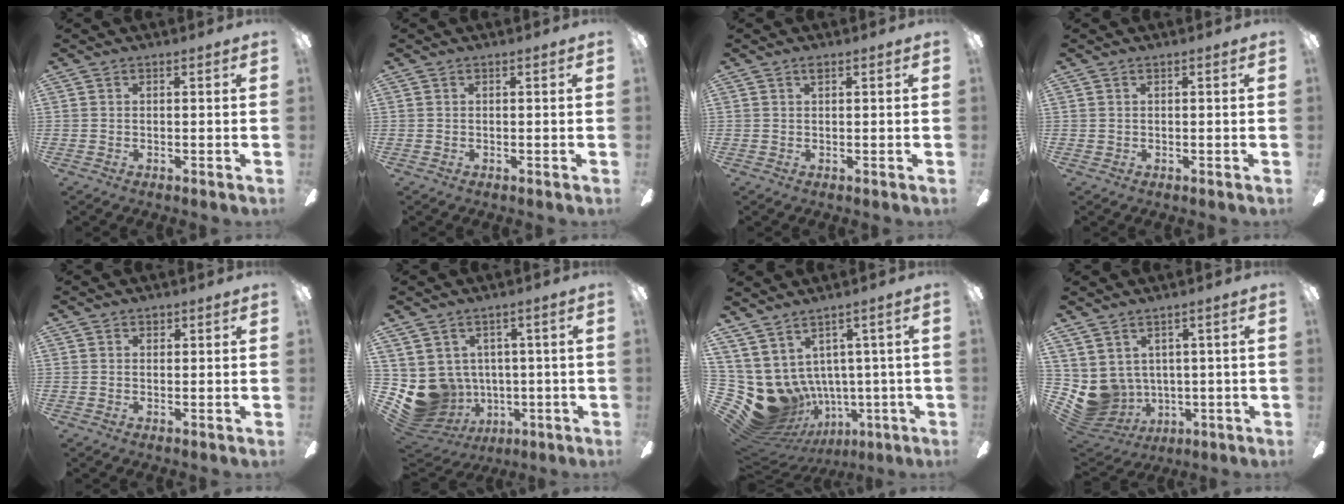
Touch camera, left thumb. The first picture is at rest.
{"total": 0.0}
{"total": 1.0, "force": [0.7, 0.3, 0.7], "torque": [-0.007, 0.001, 0.010]}
{"total": 0.0}
{"total": 1.0, "force": [0.7, 0.7, 0.3], "torque": [0.002, 0.000, 0.010]}
{"total": 9.8, "force": [-1.4, 9.2, 3.2], "torque": [-0.103, -0.007, -0.011]}
{"total": 10.9, "force": [0.0, 9.6, 5.0], "torque": [-0.169, -0.035, 0.019]}
{"total": 6.4, "force": [1.2, 6.1, 1.5], "torque": [-0.082, -0.025, 0.029]}